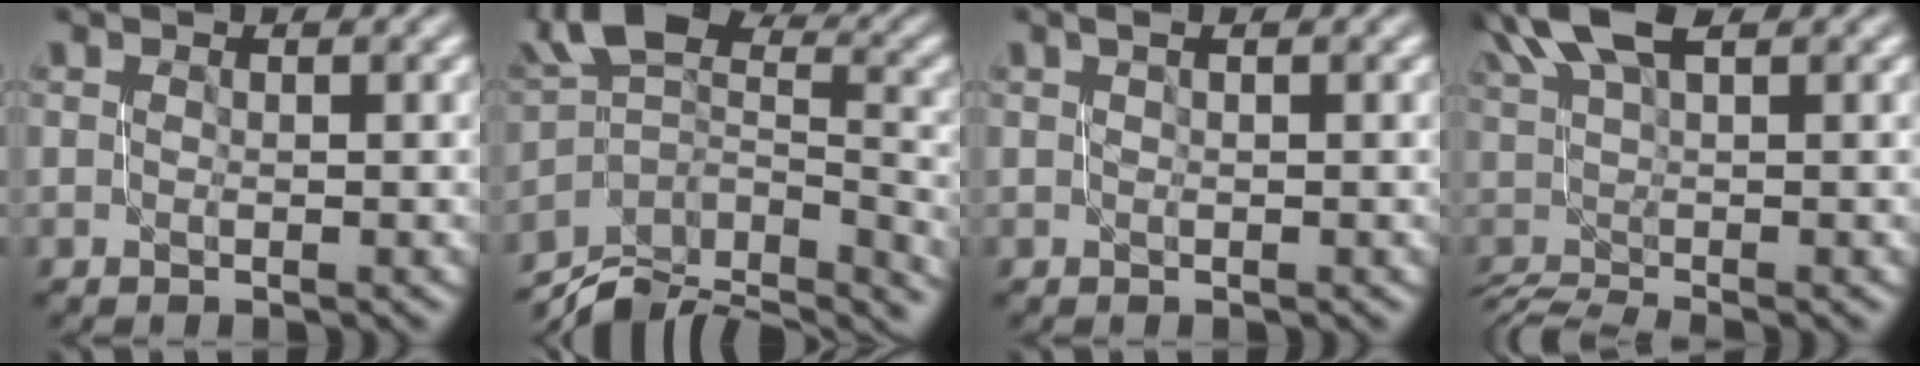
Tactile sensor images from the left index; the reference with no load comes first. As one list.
[{"total": 10.7, "force": [-7.7, 4.6, 5.8], "torque": [-0.087, 0.031, -0.108]}, {"total": 0.8, "force": [0.5, 0.2, 0.6], "torque": [-0.009, 0.002, 0.006]}, {"total": 6.7, "force": [3.1, 1.9, 5.6], "torque": [-0.084, 0.012, 0.052]}]